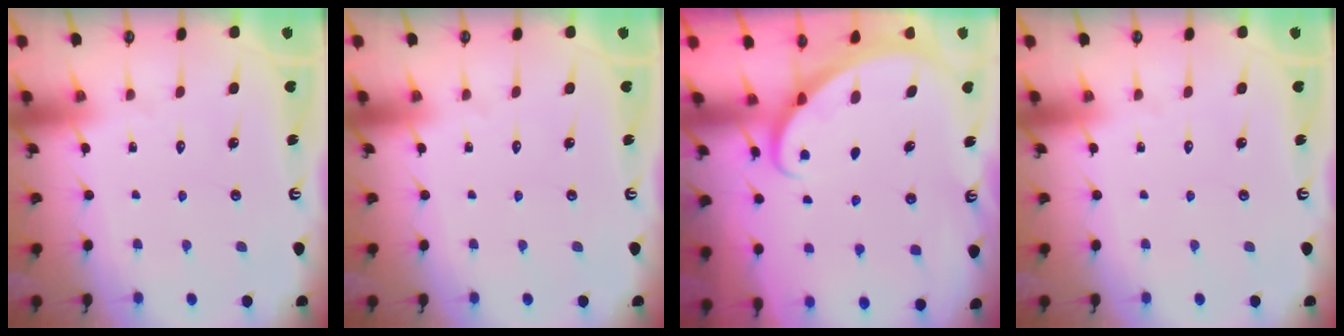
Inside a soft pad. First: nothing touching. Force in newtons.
{"total": 0.0}
{"total": 2.3, "press": 2.3, "slide": 0.1}
{"total": 0.0}